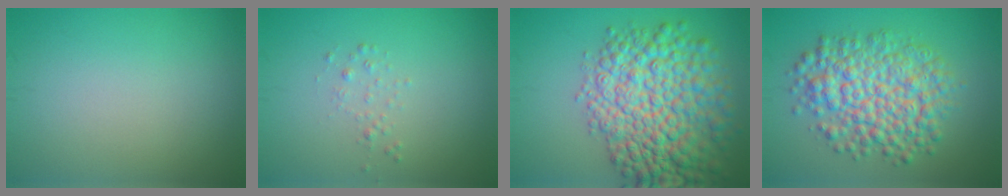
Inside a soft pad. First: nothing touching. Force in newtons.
{"total": 0.8, "press": 0.8, "slide": 0.1}
{"total": 10.9, "press": 10.9, "slide": 0.3}
{"total": 7.7, "press": 7.7, "slide": 0.1}